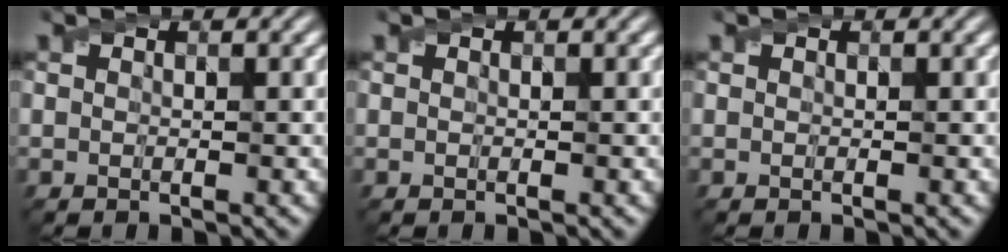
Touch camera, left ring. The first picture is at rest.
{"total": 0.0}
{"total": 0.0}